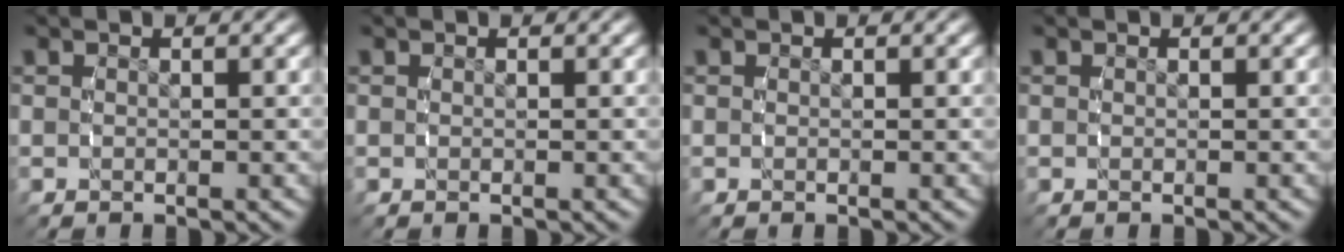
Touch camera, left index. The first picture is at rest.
{"total": 0.0}
{"total": 0.0}
{"total": 0.0}